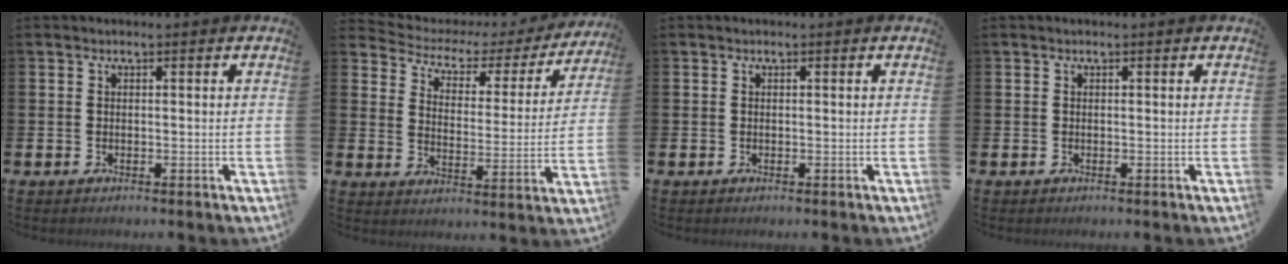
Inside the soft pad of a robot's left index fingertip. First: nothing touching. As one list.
[{"total": 3.9, "force": [2.8, 2.5, 1.1], "torque": [-0.047, -0.024, 0.036]}, {"total": 0.0}, {"total": 0.0}]